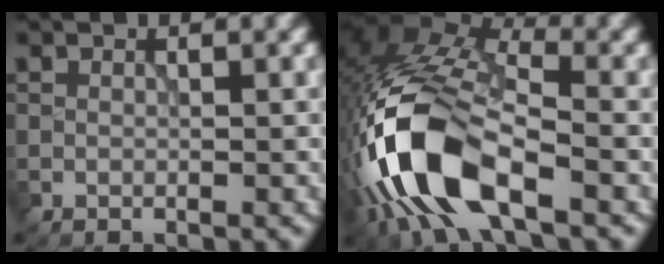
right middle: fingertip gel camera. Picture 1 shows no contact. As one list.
[{"total": 12.6, "force": [-4.6, 5.9, 10.1], "torque": [-0.218, -0.003, -0.090]}]